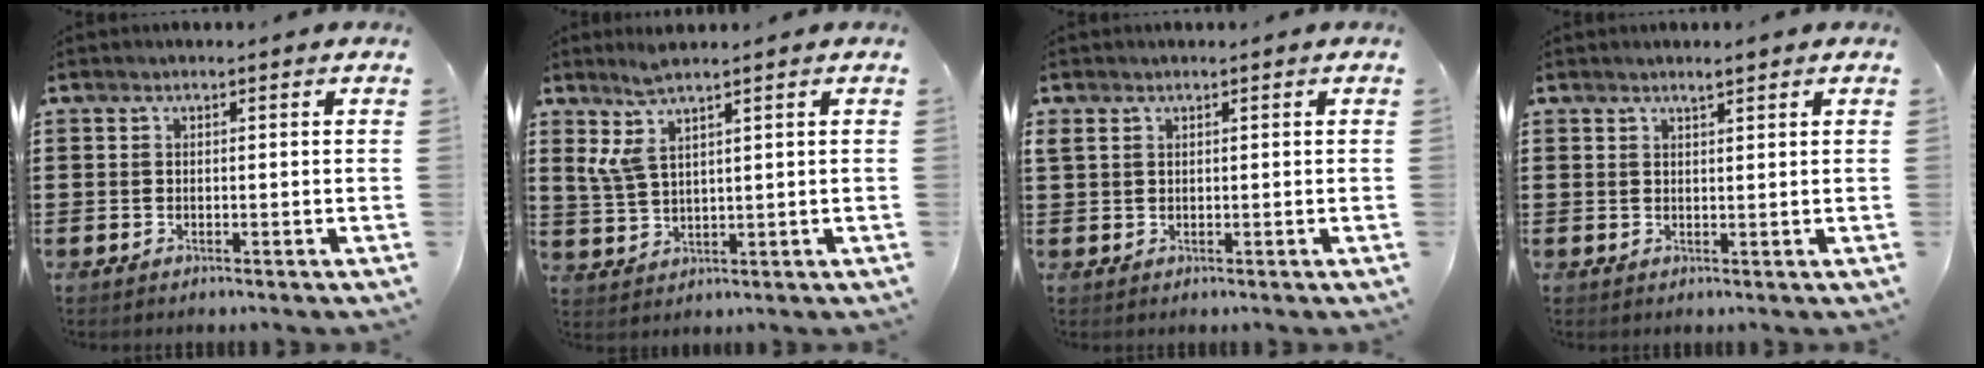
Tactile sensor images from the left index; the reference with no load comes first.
{"total": 5.0, "force": [3.0, 1.0, 3.8], "torque": [-0.097, -0.002, 0.049]}
{"total": 1.1, "force": [0.7, 0.7, 0.6], "torque": [-0.015, 0.005, 0.013]}
{"total": 1.8, "force": [1.5, 0.1, 1.0], "torque": [-0.021, 0.001, 0.026]}